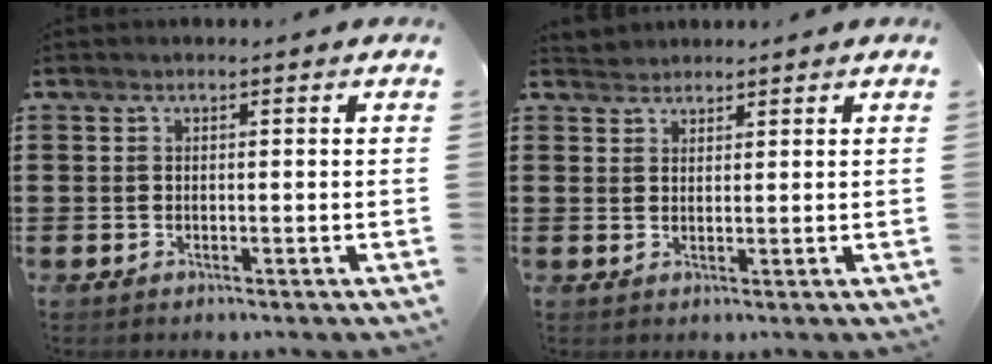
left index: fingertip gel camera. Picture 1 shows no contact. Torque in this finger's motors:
{"motor_torque": [0.33, -0.36, -0.01, 0.01]}